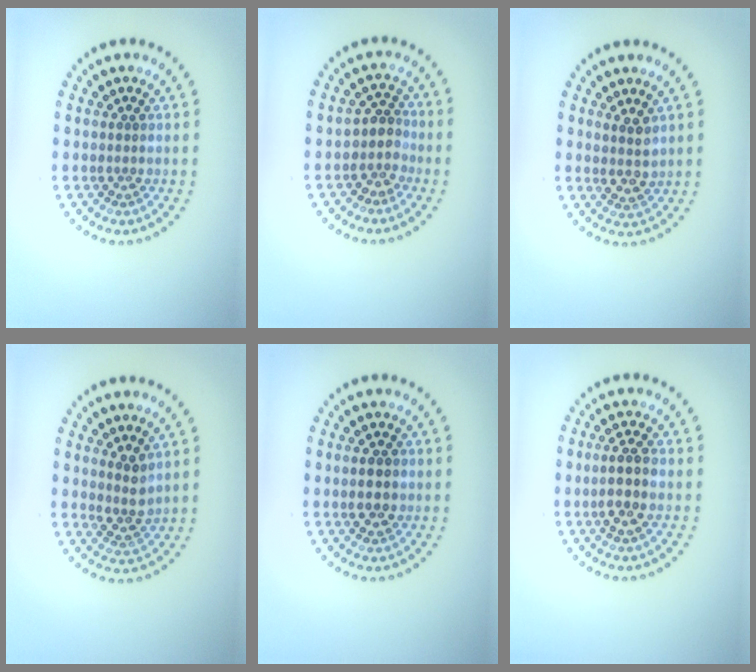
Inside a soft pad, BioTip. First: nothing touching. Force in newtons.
{"total": 2.2, "press": 1.6, "slide": 1.5}
{"total": 2.0, "press": 1.8, "slide": 1.0}
{"total": 2.4, "press": 1.8, "slide": 1.5}
{"total": 2.5, "press": 2.5, "slide": 0.1}
{"total": 2.6, "press": 2.4, "slide": 1.0}